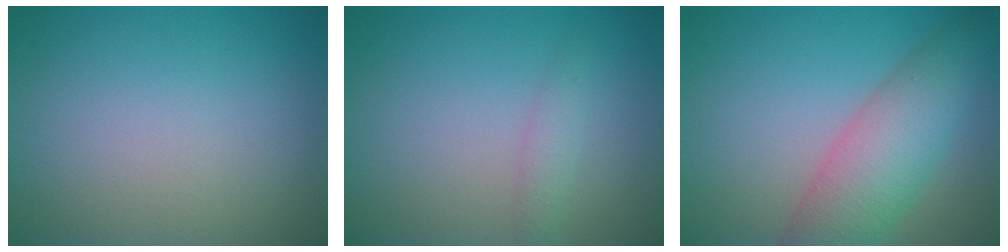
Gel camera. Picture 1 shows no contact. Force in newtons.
{"total": 1.3, "press": 1.3, "slide": 0.0}
{"total": 6.4, "press": 6.4, "slide": 0.2}